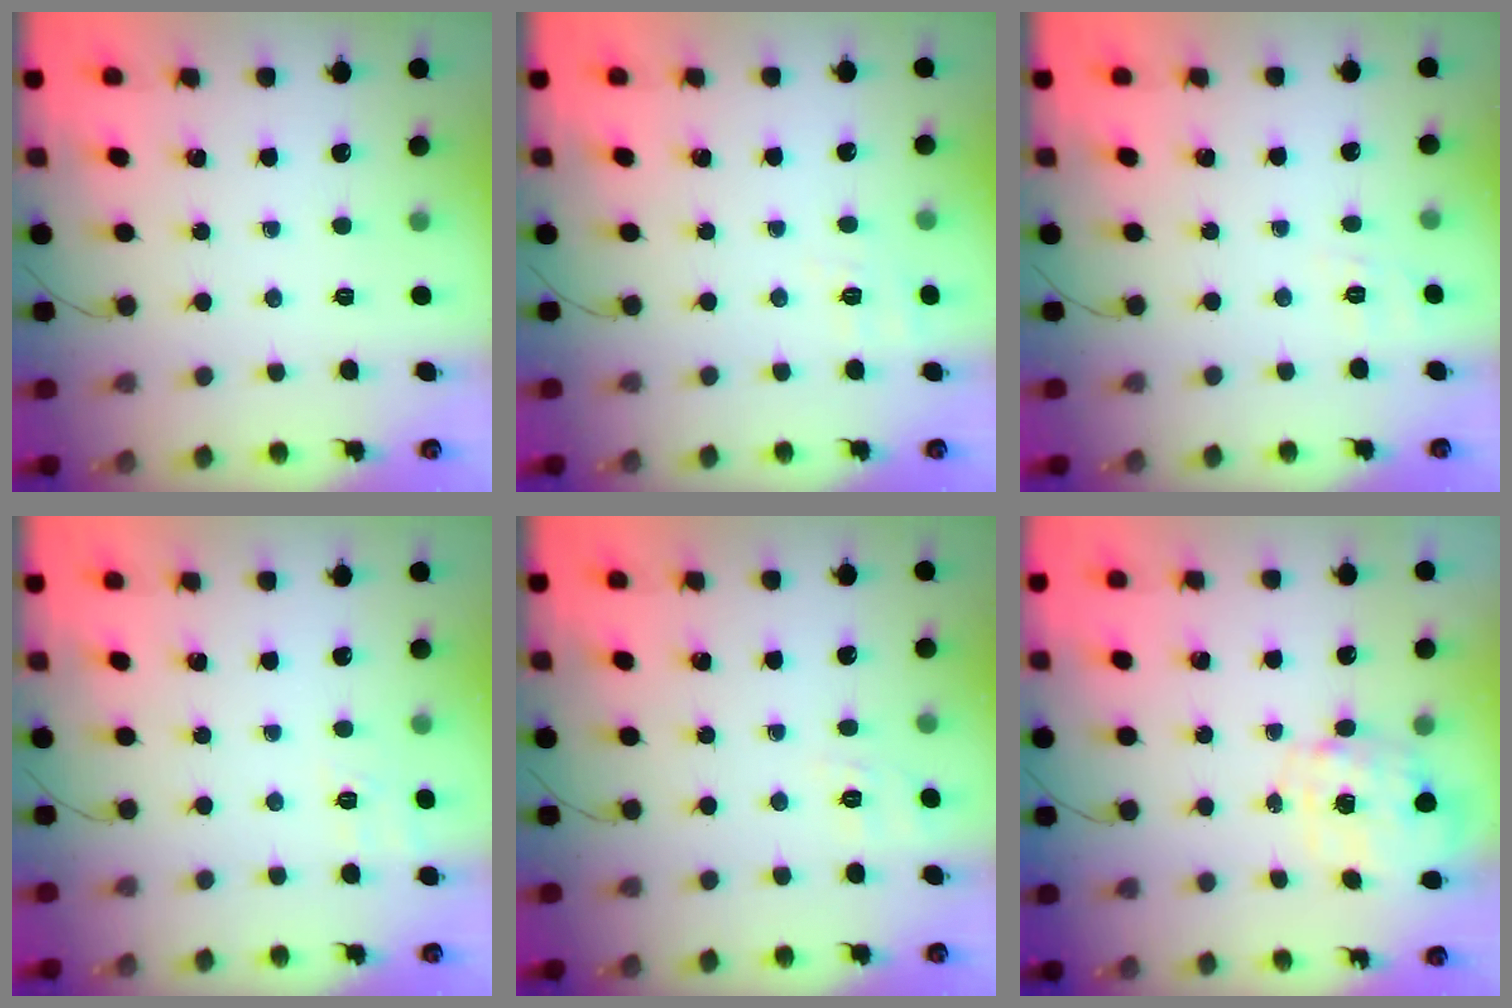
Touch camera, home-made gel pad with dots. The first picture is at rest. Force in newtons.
{"total": 5.6, "press": 5.2, "slide": 2.2}
{"total": 3.3, "press": 2.8, "slide": 1.8}
{"total": 8.4, "press": 8.1, "slide": 2.3}
{"total": 2.0, "press": 0.5, "slide": 1.9}
{"total": 2.8, "press": 2.6, "slide": 0.9}